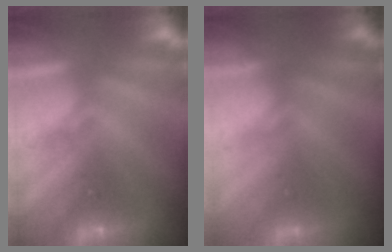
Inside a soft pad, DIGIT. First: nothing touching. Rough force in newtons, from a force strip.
{"total": 2.4}